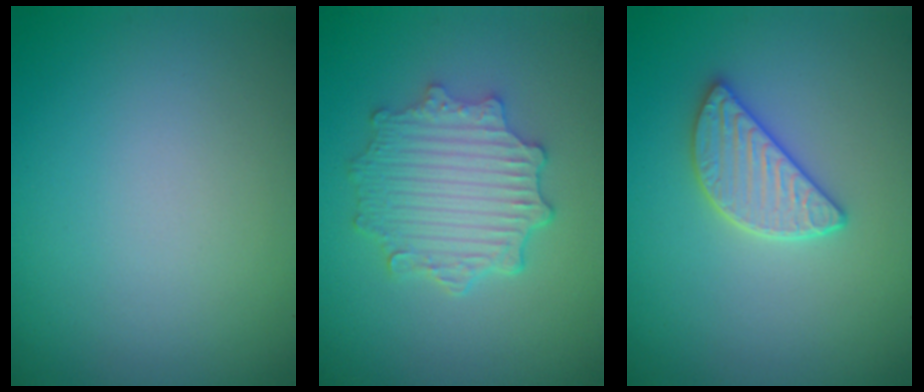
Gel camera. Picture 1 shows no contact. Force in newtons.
{"total": 4.7, "press": 3.8, "slide": 2.7}
{"total": 2.9, "press": 2.8, "slide": 0.9}